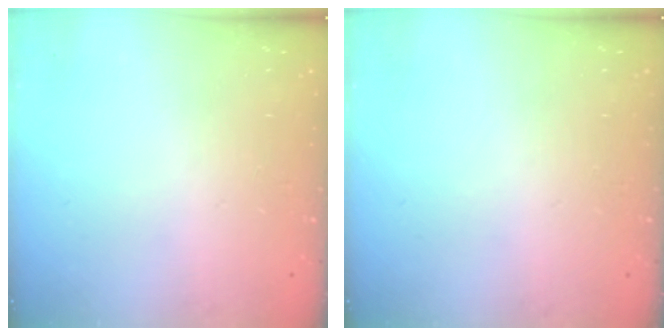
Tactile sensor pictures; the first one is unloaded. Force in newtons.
{"total": 0.0}